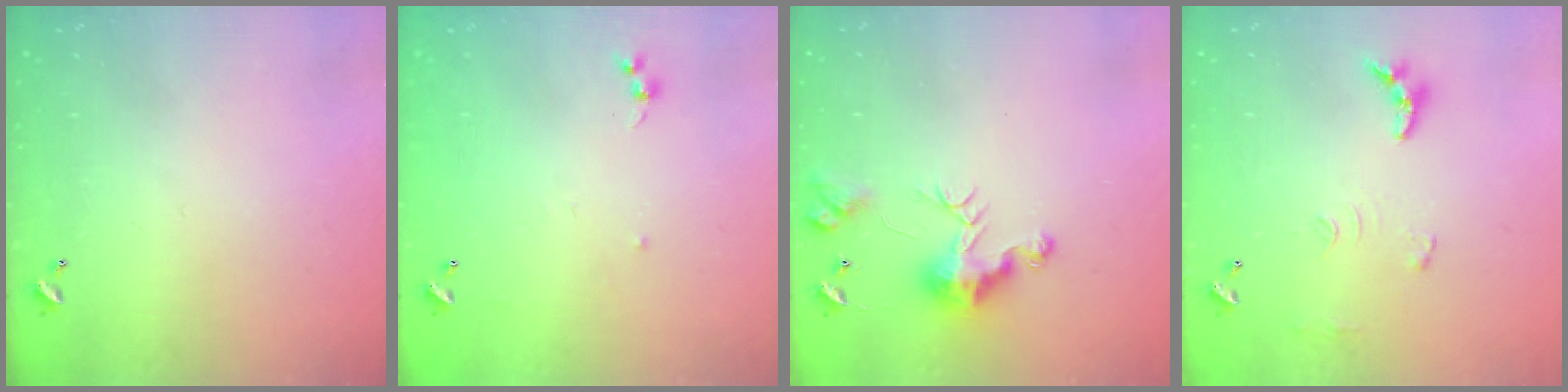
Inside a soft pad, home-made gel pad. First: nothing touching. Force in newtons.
{"total": 5.8, "press": 5.7, "slide": 0.8}
{"total": 10.0, "press": 9.9, "slide": 1.6}
{"total": 8.7, "press": 8.7, "slide": 0.6}